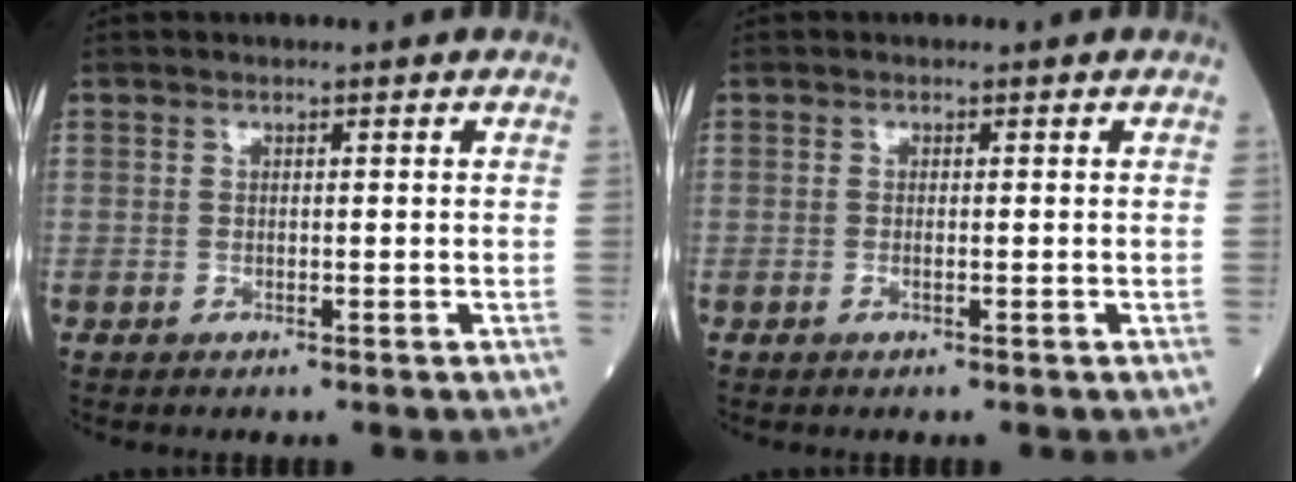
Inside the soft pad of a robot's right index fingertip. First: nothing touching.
{"total": 0.5, "force": [-0.2, 0.0, 0.4], "torque": [-0.012, -0.001, -0.005]}